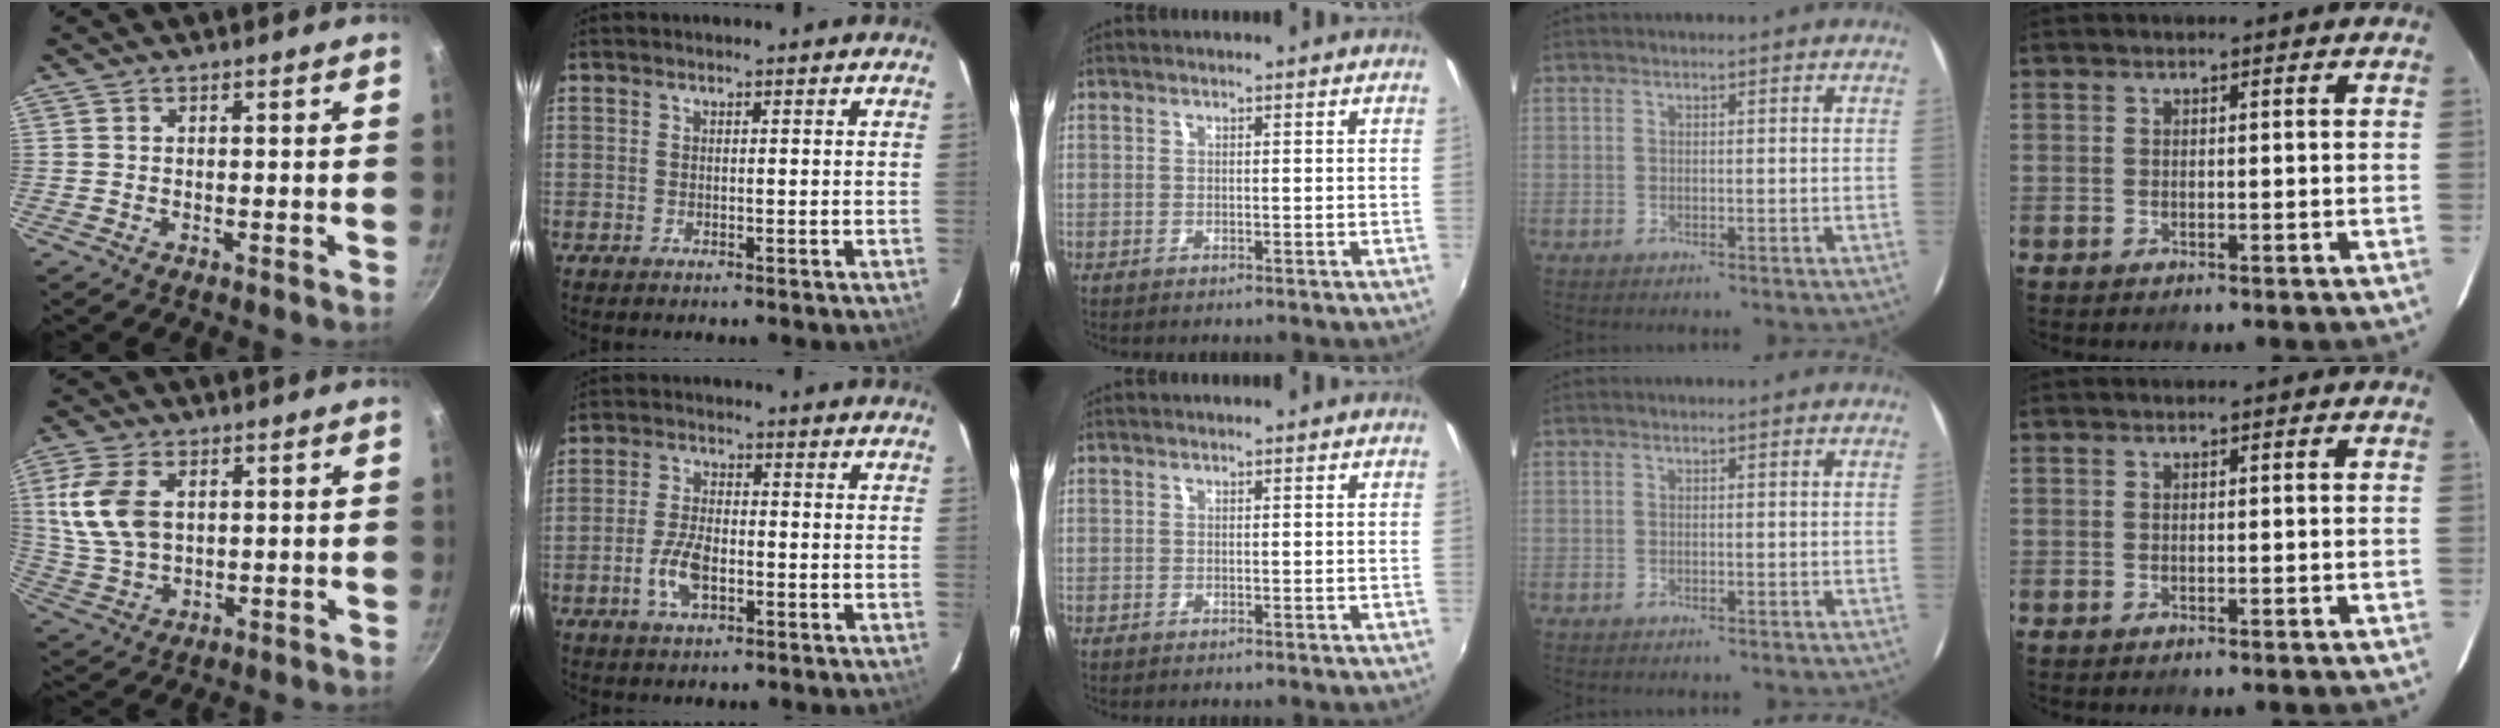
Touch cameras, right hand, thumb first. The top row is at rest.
{"thumb": {"total": 11.1, "force": [2.5, 7.1, 8.2], "torque": [-0.158, -0.005, 0.055]}, "index": {"total": 6.5, "force": [-2.3, 3.3, 5.1], "torque": [-0.109, 0.000, -0.042]}}